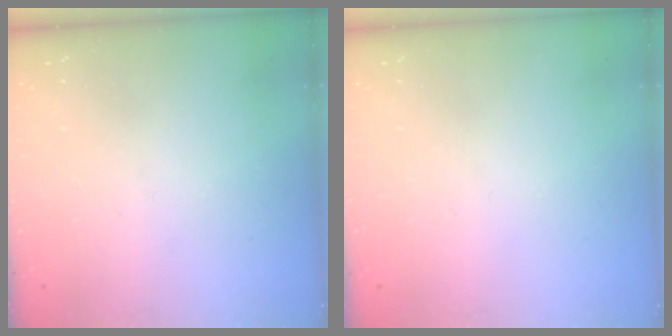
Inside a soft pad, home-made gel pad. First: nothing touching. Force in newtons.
{"total": 0.0}